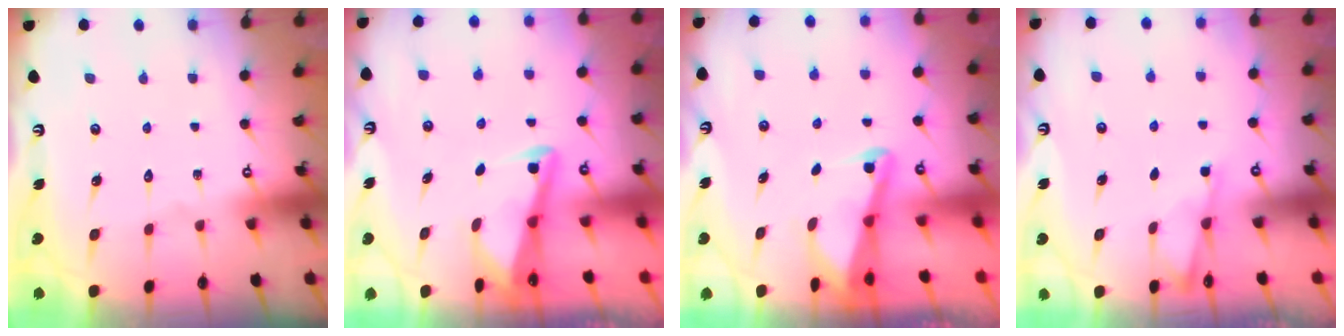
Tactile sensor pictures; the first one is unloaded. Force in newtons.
{"total": 2.9, "press": 2.8, "slide": 0.4}
{"total": 2.1, "press": 2.1, "slide": 0.3}
{"total": 2.4, "press": 2.3, "slide": 0.5}